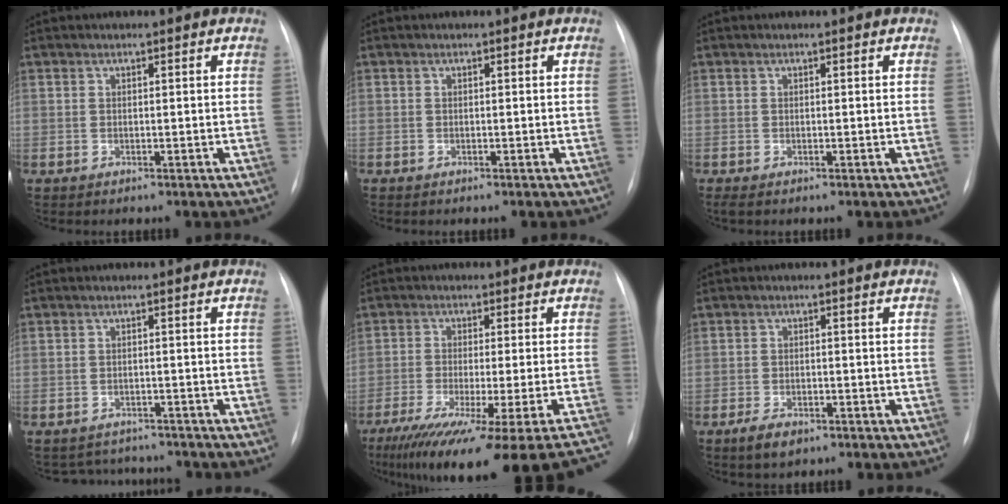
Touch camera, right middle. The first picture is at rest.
{"total": 0.0}
{"total": 0.8, "force": [-0.6, 0.3, 0.5], "torque": [-0.005, -0.002, -0.009]}
{"total": 6.1, "force": [-5.8, 2.0, 0.1], "torque": [0.002, 0.014, -0.071]}
{"total": 27.5, "force": [-23.1, -0.3, 14.9], "torque": [-0.158, -0.083, -0.315]}
{"total": 3.5, "force": [-2.3, 1.6, 2.1], "torque": [-0.045, -0.004, -0.033]}